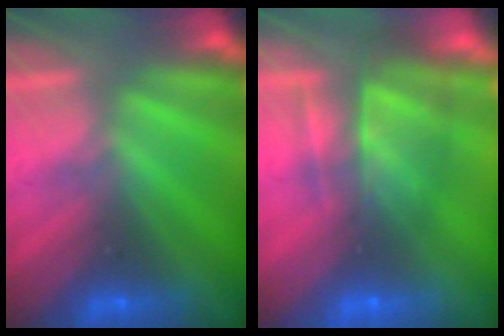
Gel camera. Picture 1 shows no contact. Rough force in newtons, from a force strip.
{"total": 6.7}